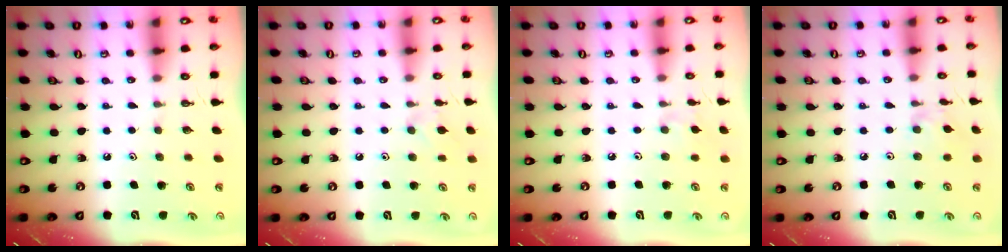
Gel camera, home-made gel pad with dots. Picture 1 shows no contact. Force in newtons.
{"total": 5.9, "press": 5.8, "slide": 0.8}
{"total": 4.5, "press": 4.4, "slide": 0.7}
{"total": 2.0, "press": 2.0, "slide": 0.4}